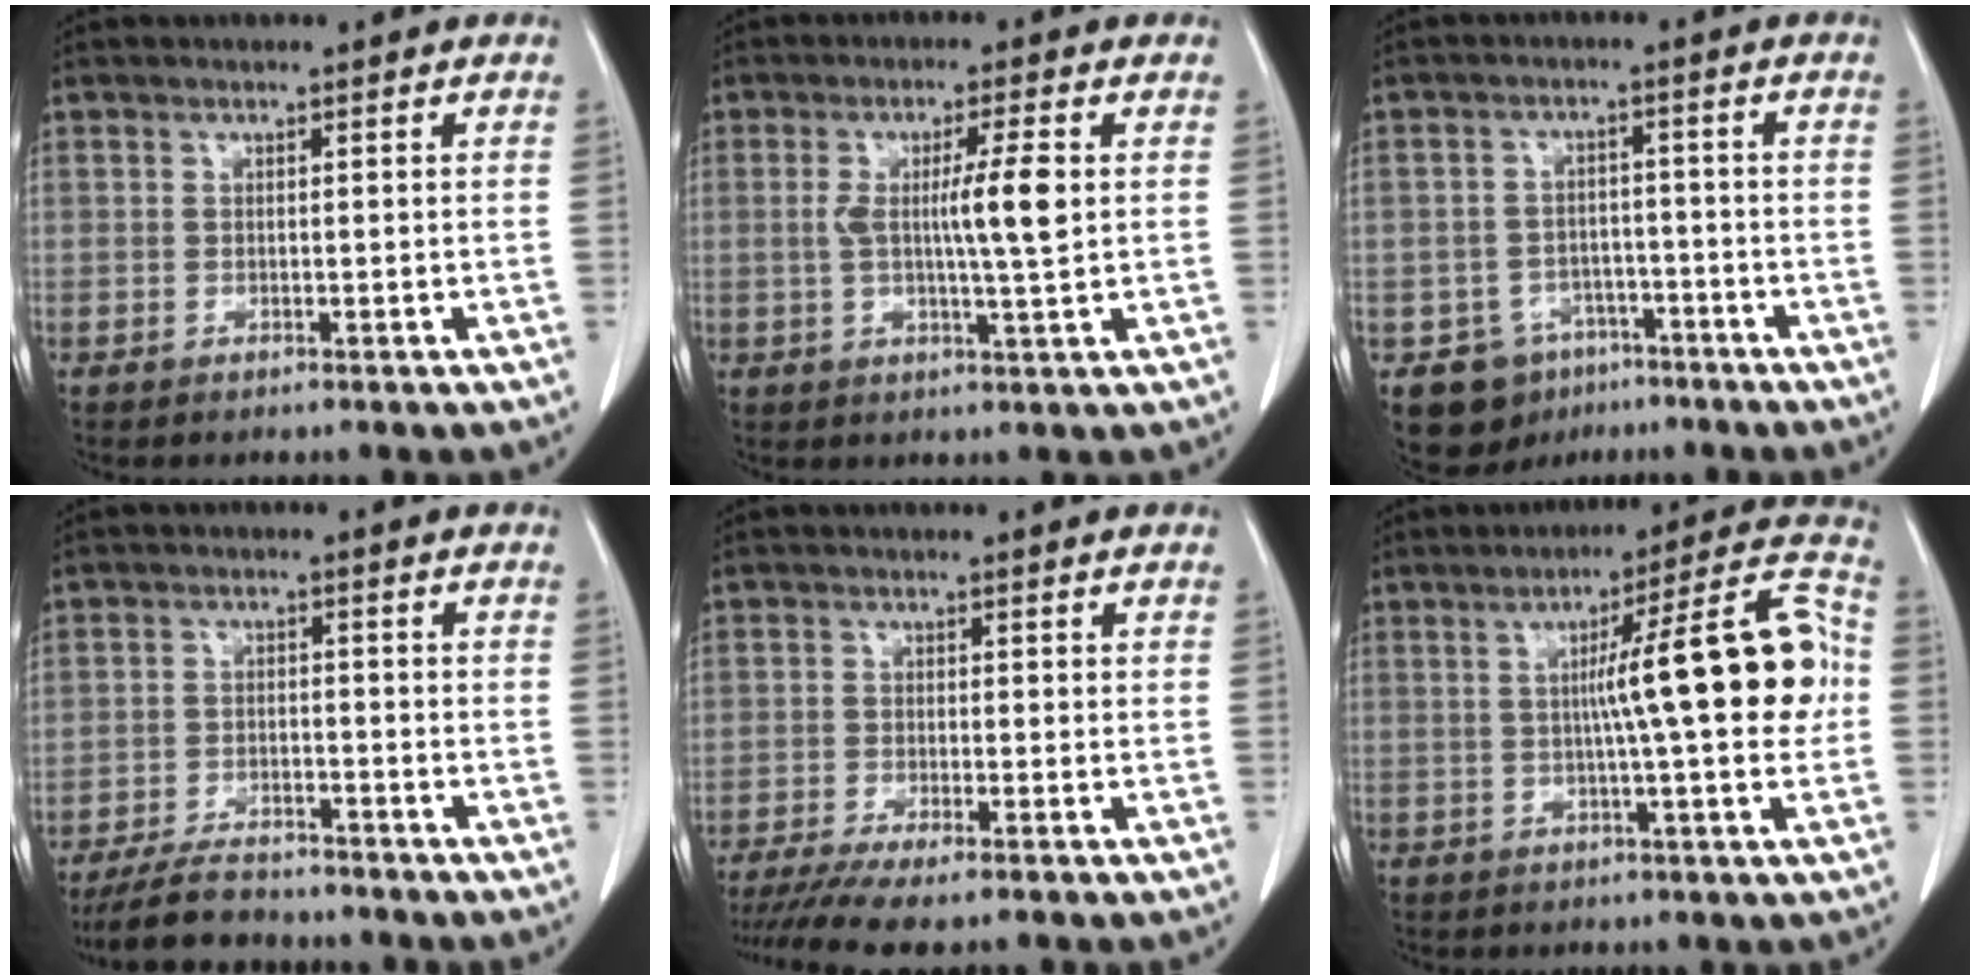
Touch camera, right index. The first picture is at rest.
{"total": 7.0, "force": [0.8, -0.1, 6.9], "torque": [-0.117, 0.001, 0.012]}
{"total": 7.9, "force": [-4.4, 6.4, 1.4], "torque": [-0.020, 0.013, -0.058]}
{"total": 7.2, "force": [-6.5, 2.4, 1.9], "torque": [-0.033, -0.012, -0.112]}
{"total": 7.1, "force": [-5.7, 0.7, 4.2], "torque": [-0.065, -0.014, -0.096]}
{"total": 14.8, "force": [0.6, 0.6, 14.8], "torque": [-0.203, 0.027, 0.001]}